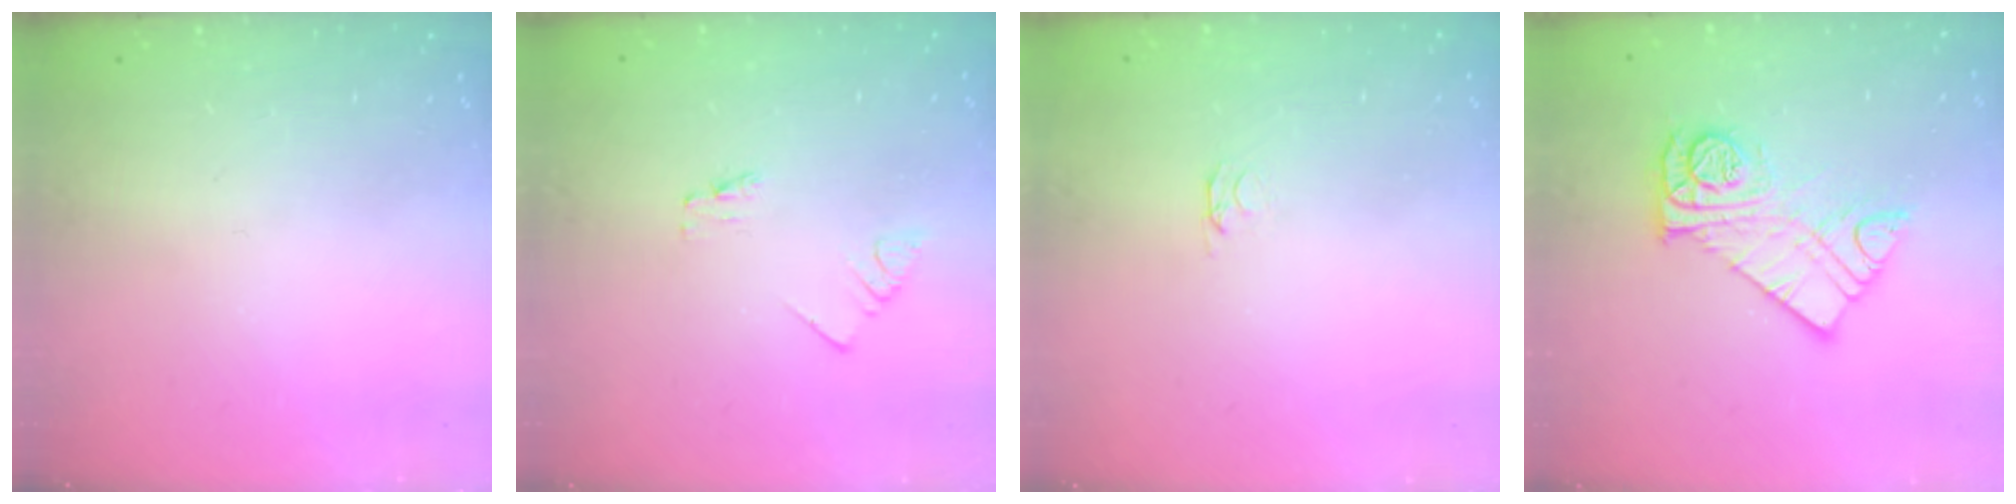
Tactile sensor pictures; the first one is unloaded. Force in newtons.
{"total": 0.0}
{"total": 2.1, "press": 2.0, "slide": 0.3}
{"total": 11.4, "press": 11.4, "slide": 1.0}